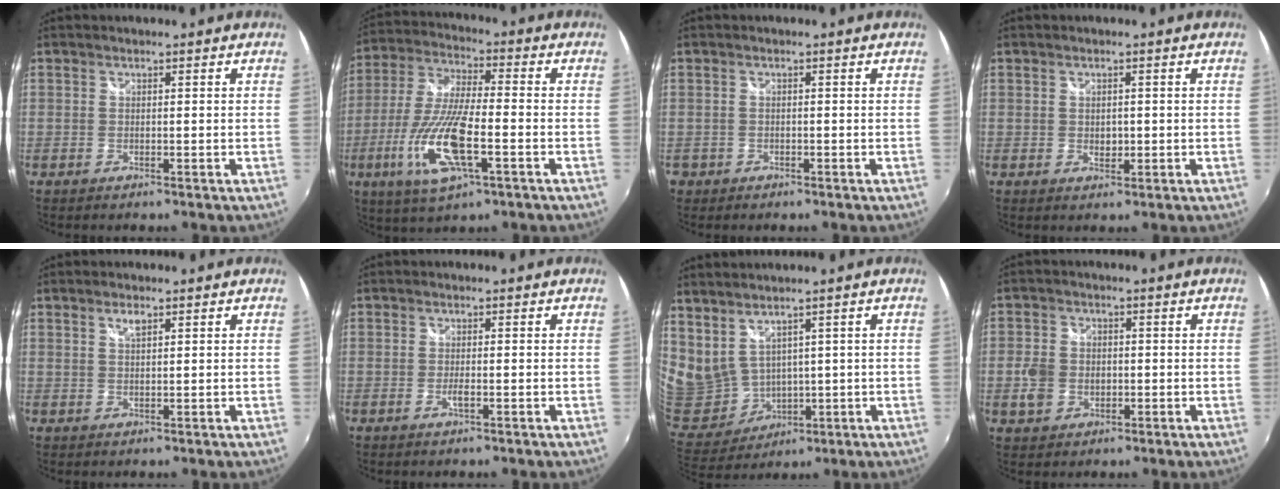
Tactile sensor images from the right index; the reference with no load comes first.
{"total": 15.4, "force": [-5.4, 4.2, 13.8], "torque": [-0.295, -0.017, -0.104]}
{"total": 1.7, "force": [-0.8, 1.5, 0.1], "torque": [-0.007, -0.001, -0.012]}
{"total": 1.7, "force": [0.0, 1.3, 1.0], "torque": [-0.015, -0.001, 0.000]}
{"total": 1.7, "force": [1.1, 0.4, 1.2], "torque": [-0.020, 0.002, 0.019]}
{"total": 1.2, "force": [-0.5, 0.2, 1.1], "torque": [-0.023, -0.003, -0.010]}
{"total": 11.0, "force": [5.3, 7.0, 6.6], "torque": [-0.150, -0.016, 0.140]}
{"total": 5.5, "force": [-1.1, 4.7, 2.7], "torque": [-0.066, 0.006, -0.019]}